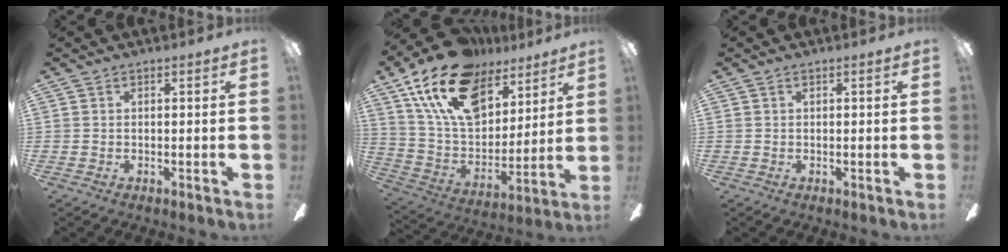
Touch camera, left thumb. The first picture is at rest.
{"total": 22.4, "force": [13.6, 12.6, 12.6], "torque": [-0.237, -0.063, 0.245]}
{"total": 0.0}